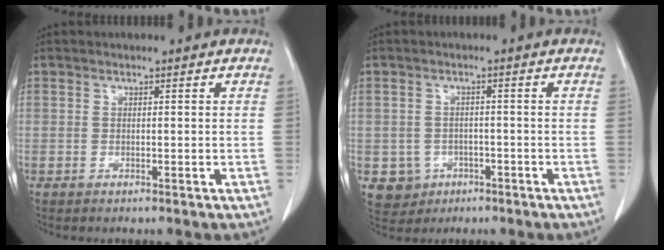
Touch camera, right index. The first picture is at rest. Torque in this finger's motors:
{"motor_torque": [0.00, -0.03, -0.24, -0.10]}